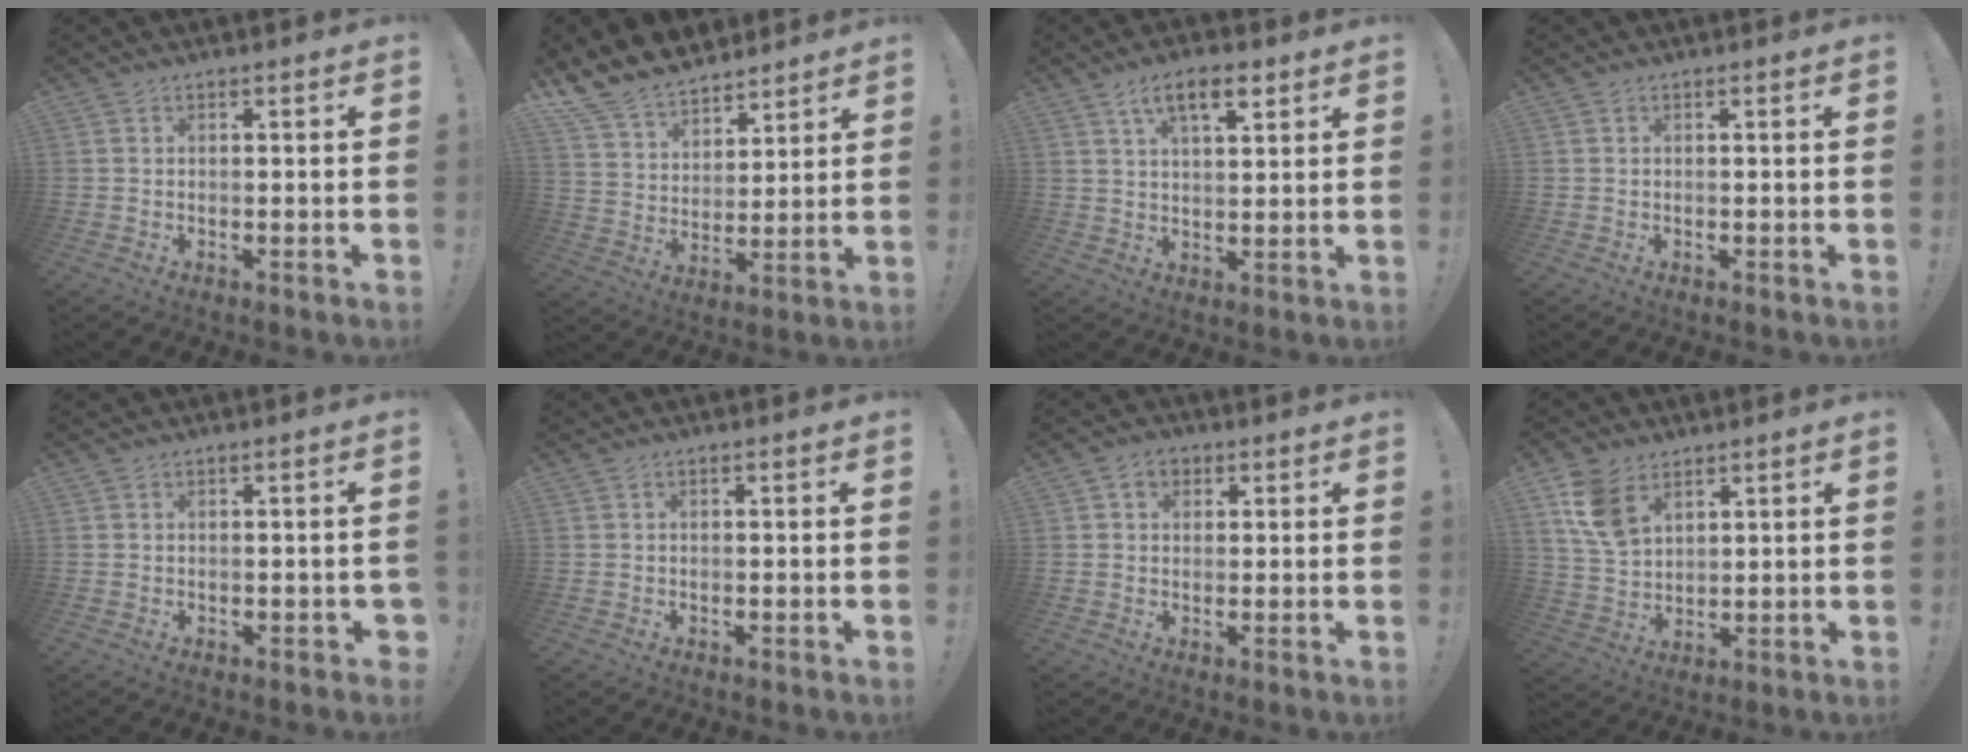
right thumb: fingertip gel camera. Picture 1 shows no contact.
{"total": 12.5, "force": [11.2, 4.7, 3.0], "torque": [-0.078, -0.090, 0.214]}
{"total": 8.3, "force": [4.6, 3.3, 6.1], "torque": [-0.092, -0.012, 0.078]}
{"total": 0.0}
{"total": 0.9, "force": [-0.4, 0.6, 0.6], "torque": [-0.015, 0.006, -0.005]}
{"total": 0.0}
{"total": 4.2, "force": [1.7, 3.2, 2.0], "torque": [-0.024, -0.003, 0.031]}
{"total": 11.0, "force": [6.0, 7.1, 5.9], "torque": [-0.103, -0.022, 0.118]}